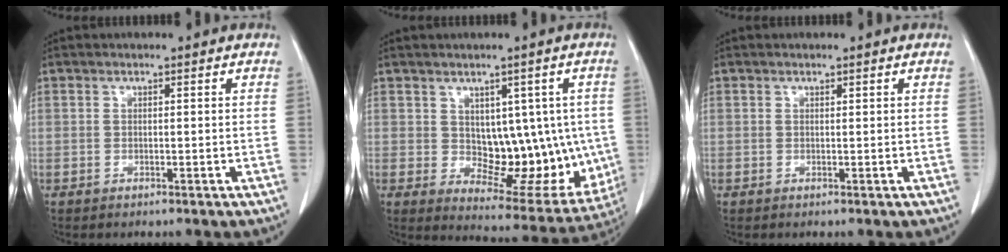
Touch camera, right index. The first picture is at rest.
{"total": 13.6, "force": [0.1, 7.2, 11.5], "torque": [-0.125, 0.005, 0.026]}
{"total": 0.0}